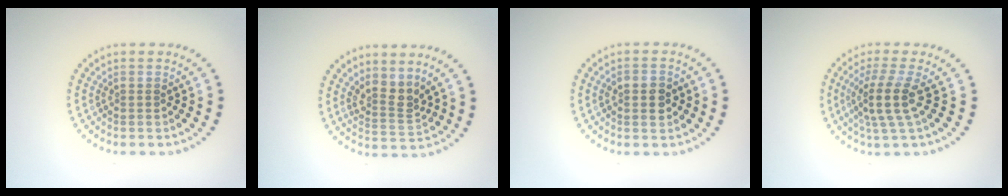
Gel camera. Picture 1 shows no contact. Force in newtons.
{"total": 2.7, "press": 2.0, "slide": 1.8}
{"total": 2.8, "press": 2.8, "slide": 0.1}
{"total": 3.6, "press": 2.7, "slide": 2.4}